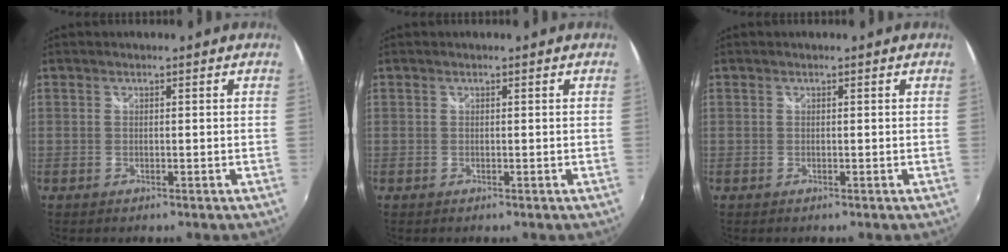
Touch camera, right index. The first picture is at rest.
{"total": 0.0}
{"total": 0.0}